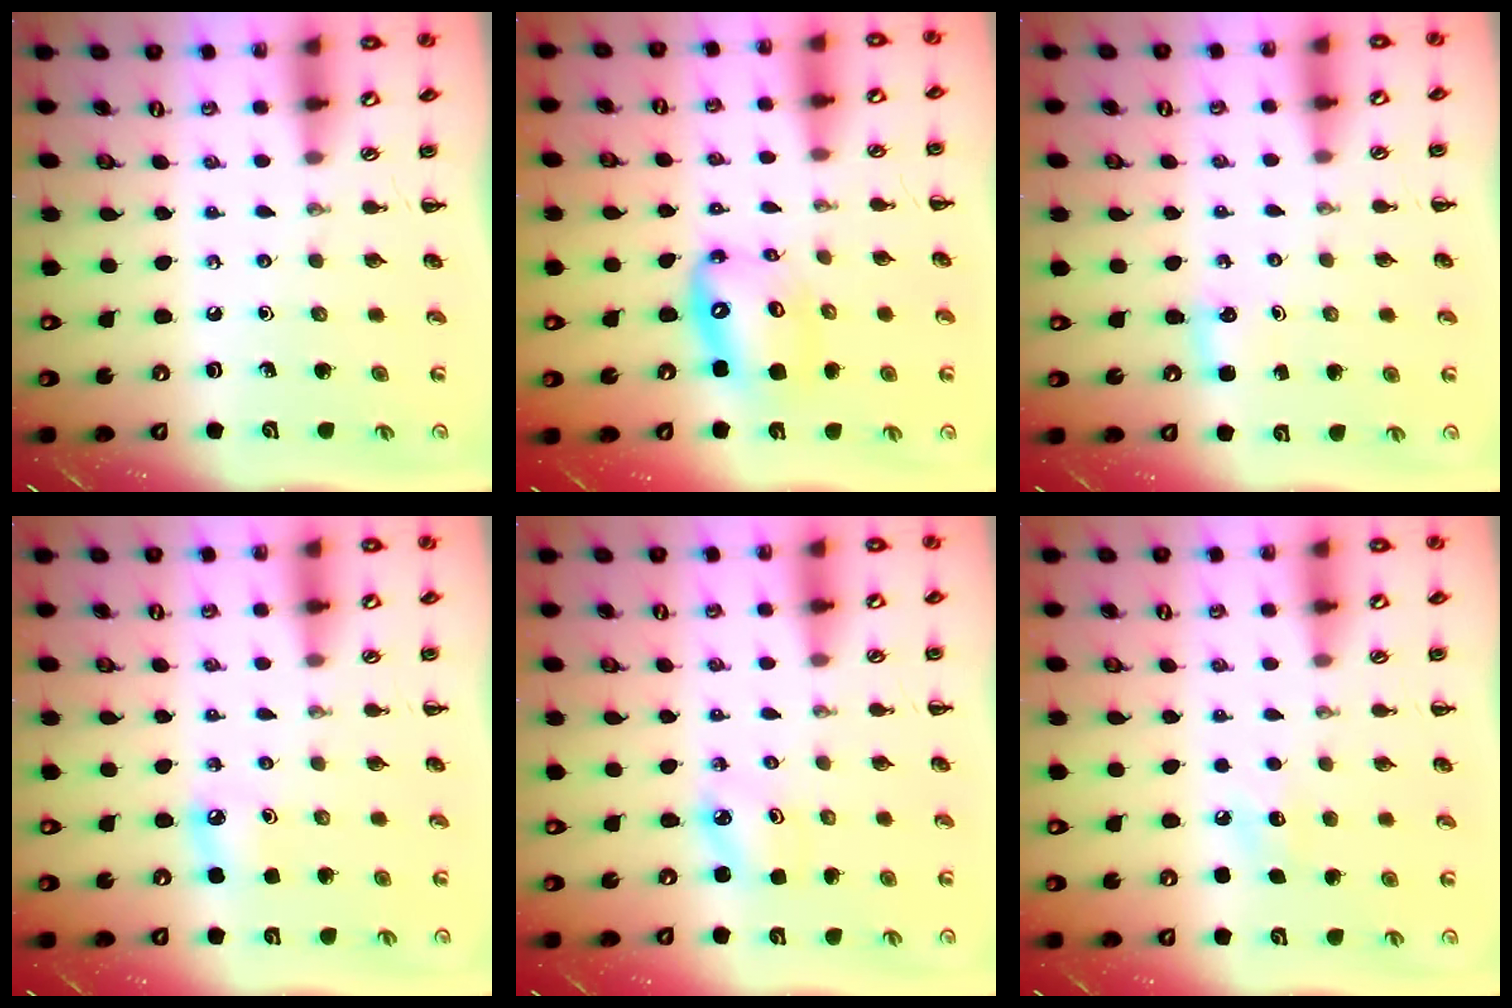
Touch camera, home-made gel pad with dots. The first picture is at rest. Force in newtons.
{"total": 12.7, "press": 12.2, "slide": 3.3}
{"total": 2.5, "press": 2.4, "slide": 0.8}
{"total": 6.0, "press": 5.8, "slide": 1.7}
{"total": 2.5, "press": 2.5, "slide": 0.4}
{"total": 6.3, "press": 6.1, "slide": 1.7}